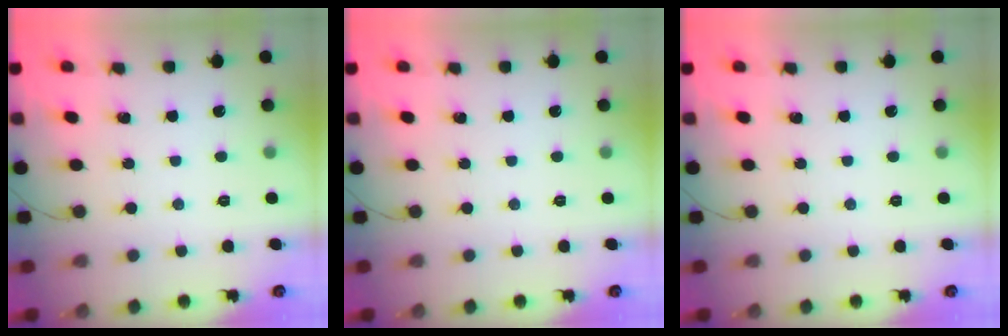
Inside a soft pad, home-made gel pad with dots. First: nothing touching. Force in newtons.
{"total": 0.0}
{"total": 0.0}